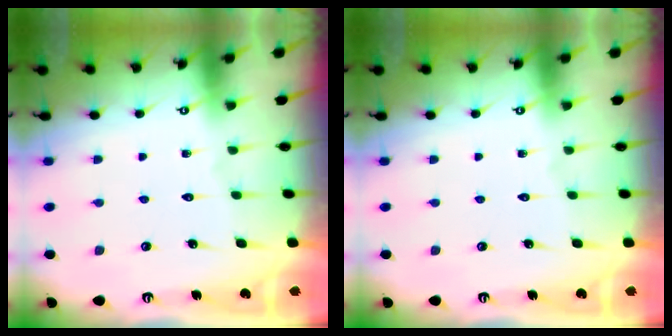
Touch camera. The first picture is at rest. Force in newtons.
{"total": 0.0}